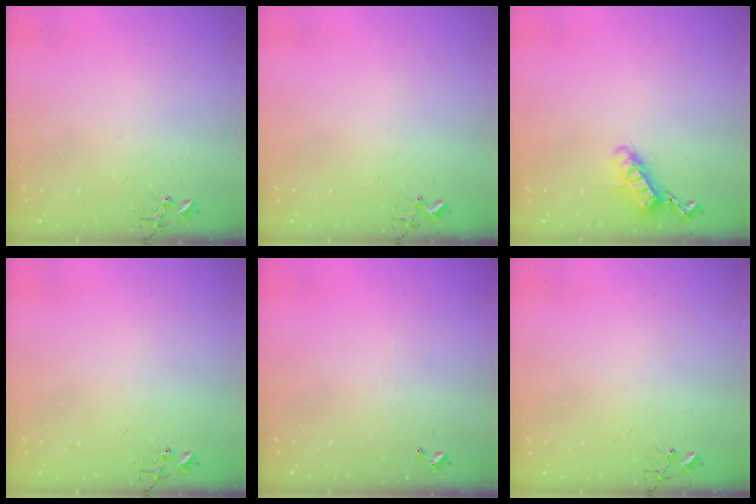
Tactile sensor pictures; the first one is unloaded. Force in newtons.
{"total": 2.4, "press": 2.4, "slide": 0.3}
{"total": 12.1, "press": 12.1, "slide": 0.4}
{"total": 0.0}
{"total": 0.0}
{"total": 5.5, "press": 5.5, "slide": 0.3}